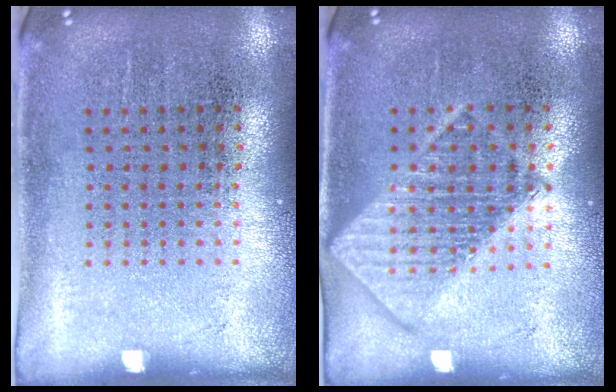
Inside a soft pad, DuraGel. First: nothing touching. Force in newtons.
{"total": 1.6, "press": 1.6, "slide": 0.2}